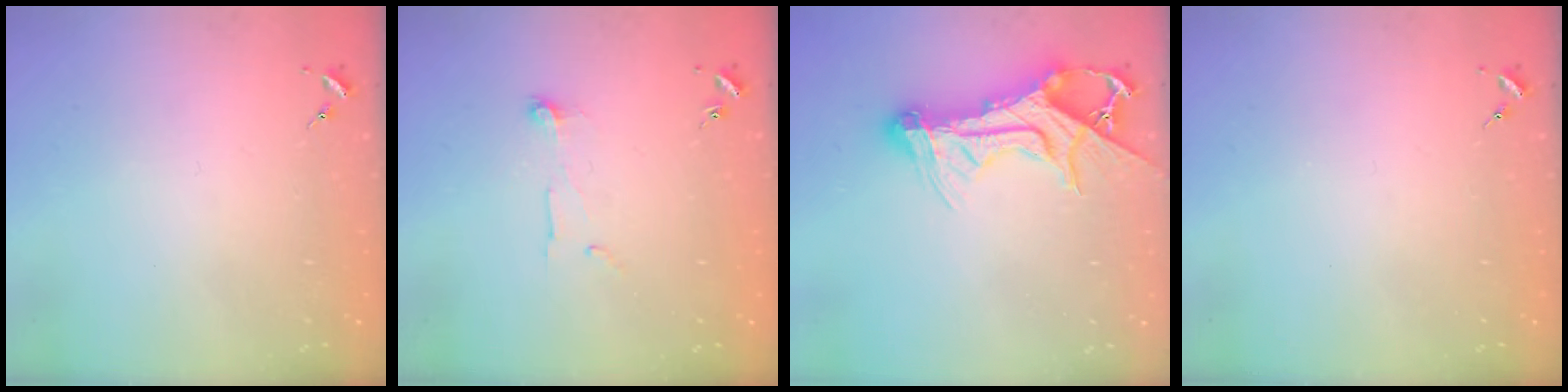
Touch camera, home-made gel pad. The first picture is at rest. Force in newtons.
{"total": 6.6, "press": 6.6, "slide": 0.5}
{"total": 15.5, "press": 15.4, "slide": 1.4}
{"total": 0.0}